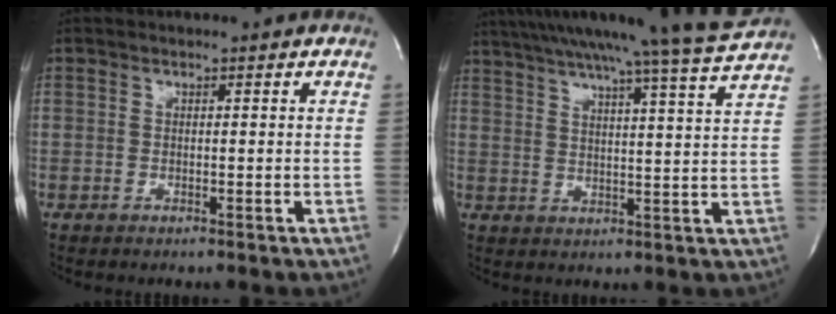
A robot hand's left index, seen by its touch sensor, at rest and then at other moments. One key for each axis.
{"total": 19.2, "fx": 17.0, "fy": -2.5, "fz": 8.5, "tx": -0.148, "ty": -0.034, "tz": 0.230}